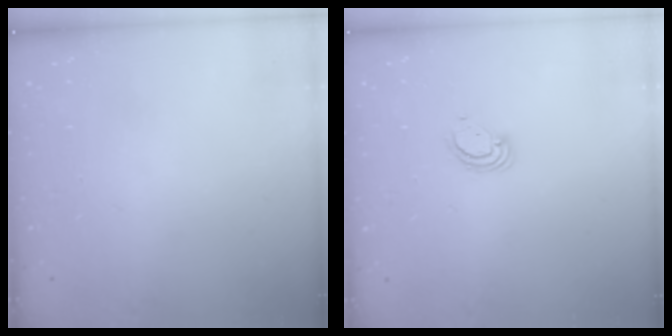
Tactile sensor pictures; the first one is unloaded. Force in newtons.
{"total": 4.0, "press": 4.0, "slide": 0.2}